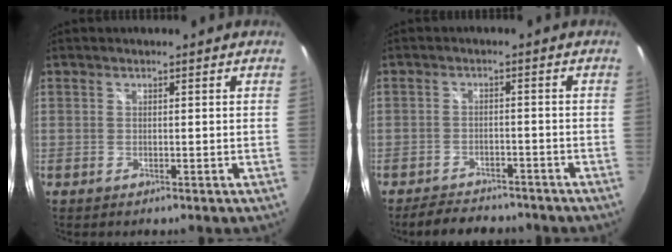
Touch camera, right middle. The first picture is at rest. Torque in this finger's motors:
{"motor_torque": [0.72, -1.17, -0.04, 0.00]}